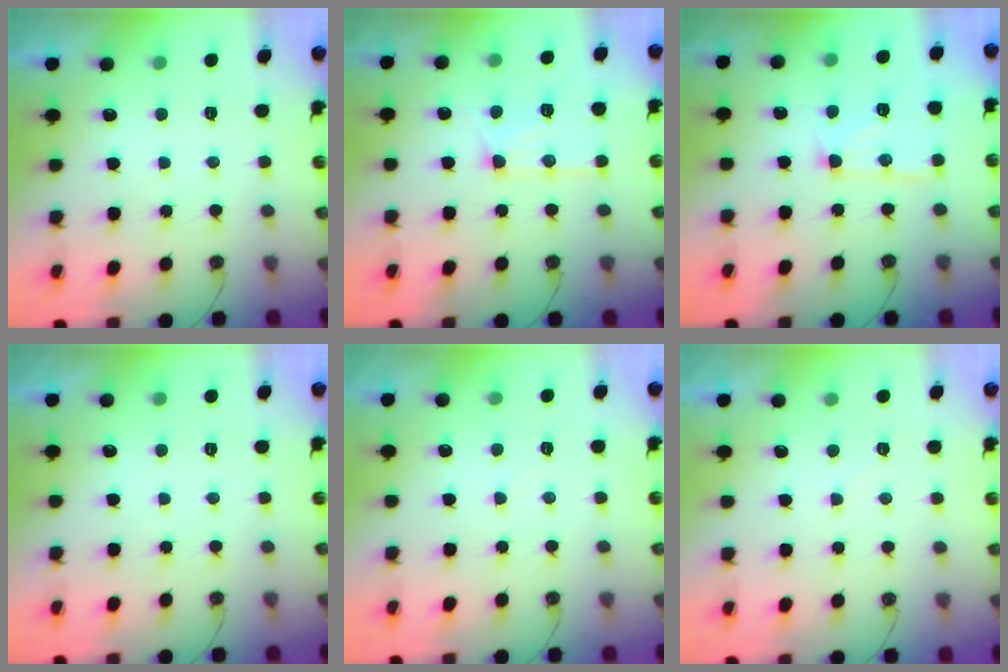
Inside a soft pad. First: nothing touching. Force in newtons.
{"total": 12.8, "press": 12.7, "slide": 1.2}
{"total": 12.8, "press": 12.7, "slide": 1.1}
{"total": 0.0}
{"total": 3.7, "press": 3.7, "slide": 0.6}
{"total": 3.6, "press": 3.6, "slide": 0.5}